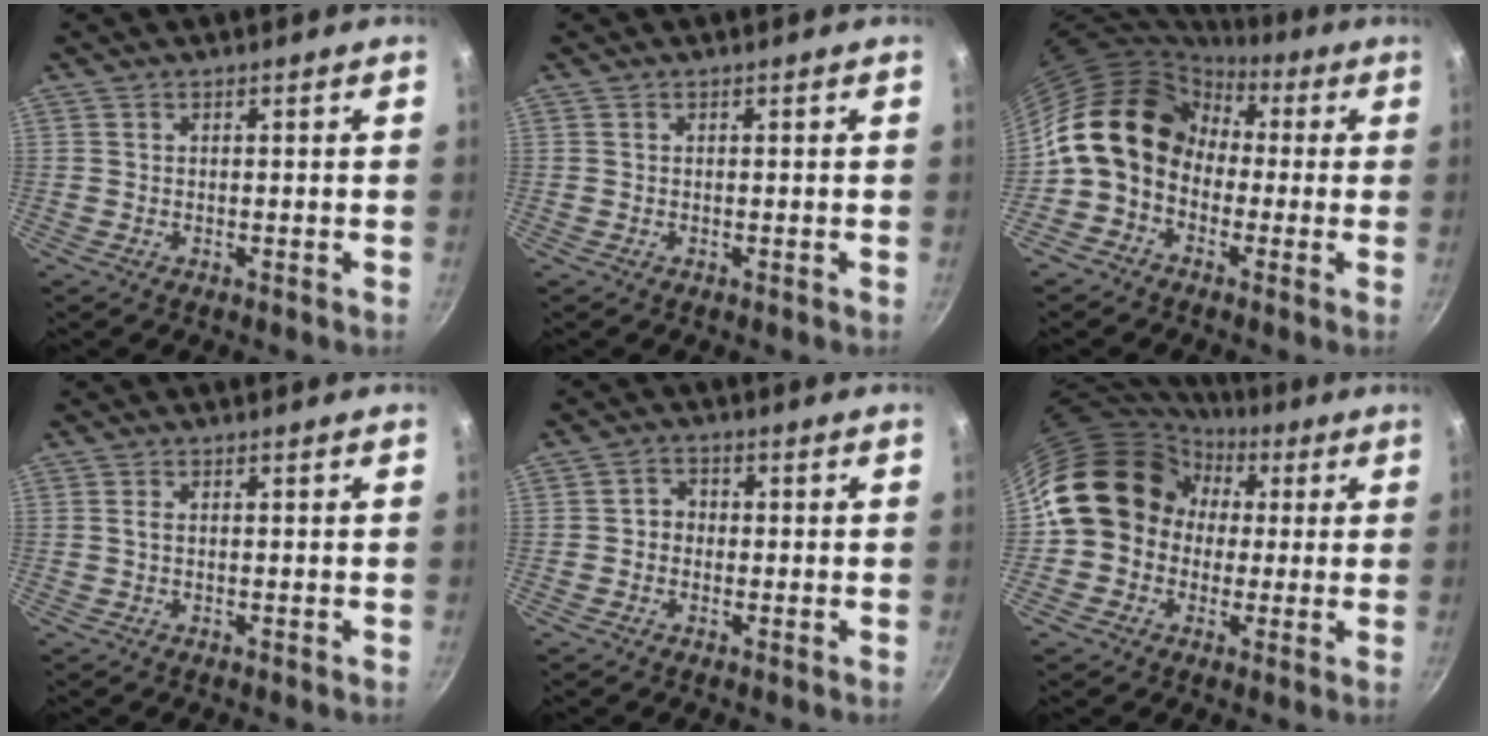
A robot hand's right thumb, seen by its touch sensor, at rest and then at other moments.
{"total": 0.0}
{"total": 14.4, "force": [0.3, 11.6, 8.5], "torque": [-0.112, 0.042, -0.019]}
{"total": 0.8, "force": [0.0, 0.3, 0.7], "torque": [-0.018, 0.002, -0.001]}
{"total": 2.9, "force": [-0.6, 2.6, 1.2], "torque": [0.000, 0.012, -0.015]}
{"total": 14.9, "force": [1.4, 13.0, 7.2], "torque": [-0.086, 0.040, 0.010]}